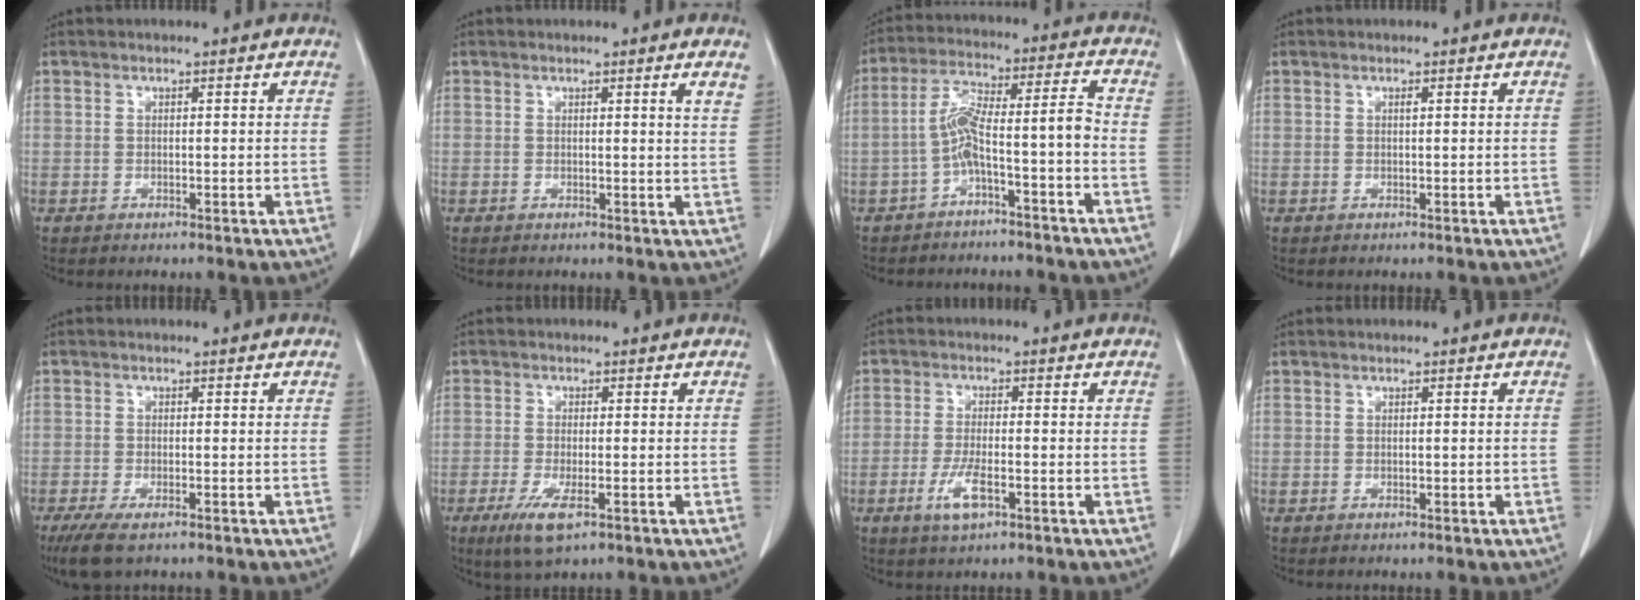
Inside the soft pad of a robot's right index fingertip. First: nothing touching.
{"total": 2.0, "force": [1.3, -0.4, 1.4], "torque": [-0.021, -0.008, 0.011]}
{"total": 8.0, "force": [-3.2, 0.4, 7.3], "torque": [-0.135, 0.041, -0.055]}
{"total": 0.0}
{"total": 5.0, "force": [-3.4, 1.4, 3.4], "torque": [-0.065, -0.012, -0.054]}
{"total": 5.4, "force": [-2.7, 1.3, 4.4], "torque": [-0.091, -0.014, -0.045]}
{"total": 4.8, "force": [-2.2, 1.1, 4.2], "torque": [-0.088, -0.005, -0.038]}
{"total": 0.0}